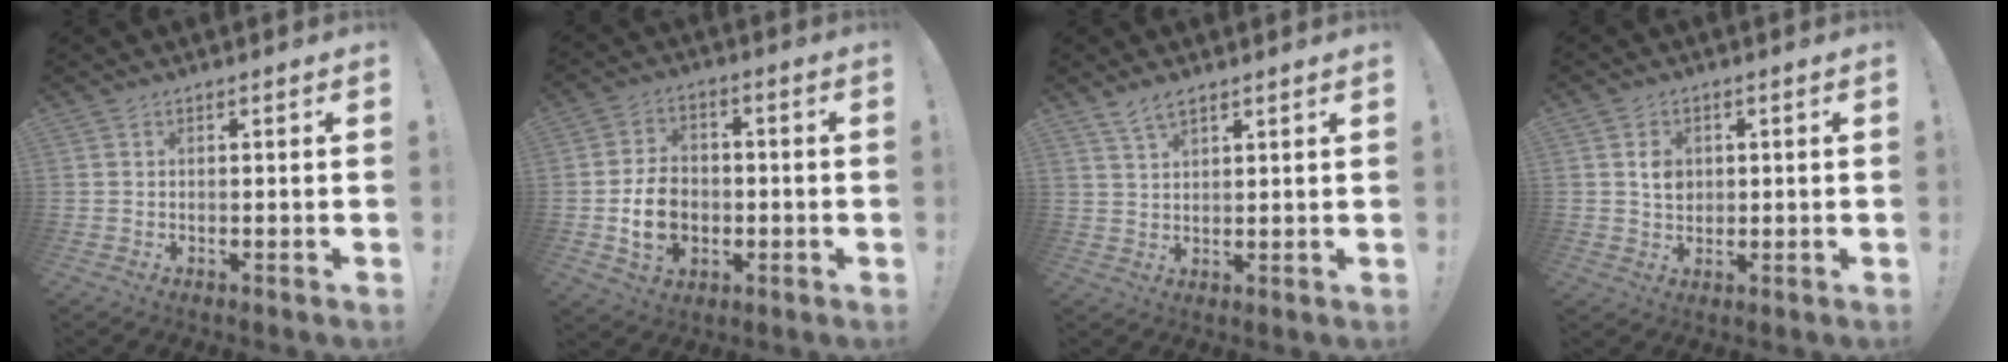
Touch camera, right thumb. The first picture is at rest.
{"total": 11.5, "force": [-2.0, 9.3, 6.5], "torque": [-0.095, 0.012, -0.033]}
{"total": 4.1, "force": [3.2, 1.1, 2.3], "torque": [-0.046, -0.015, 0.059]}
{"total": 5.4, "force": [1.1, 4.8, 2.1], "torque": [-0.018, -0.005, 0.019]}